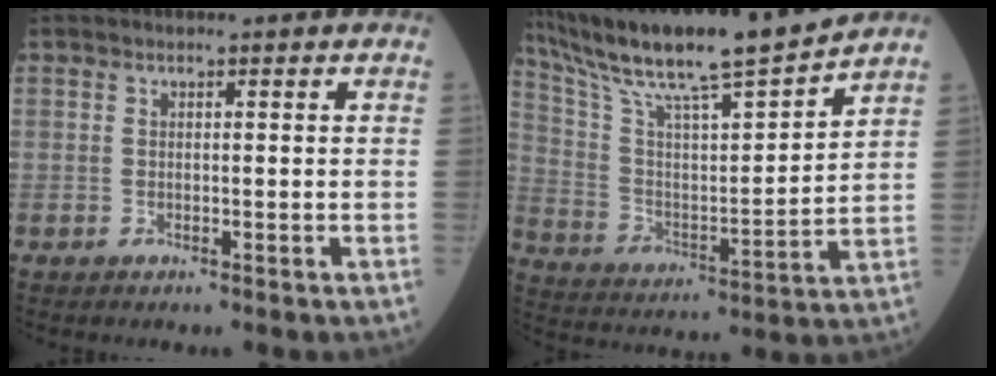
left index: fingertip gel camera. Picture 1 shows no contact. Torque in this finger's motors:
{"motor_torque": [0.95, -1.19, 0.31, 0.21]}